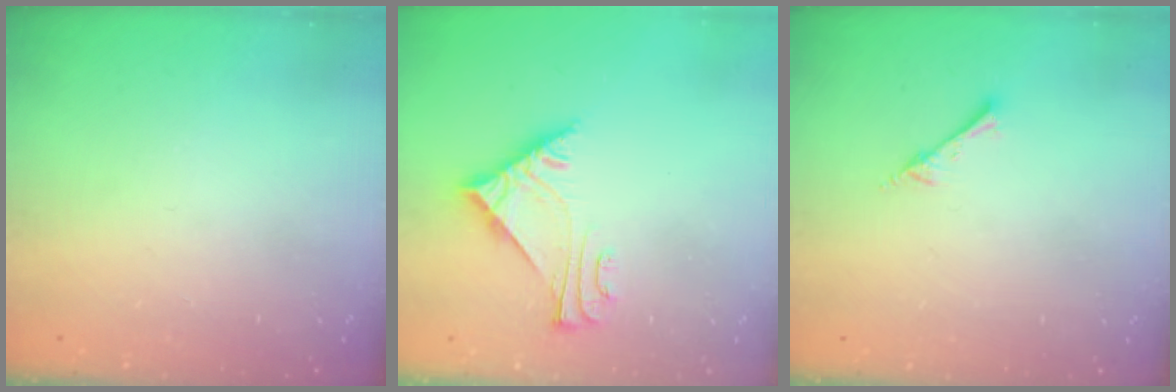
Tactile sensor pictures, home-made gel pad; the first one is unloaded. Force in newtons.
{"total": 6.0, "press": 5.9, "slide": 1.2}
{"total": 2.6, "press": 2.6, "slide": 0.3}